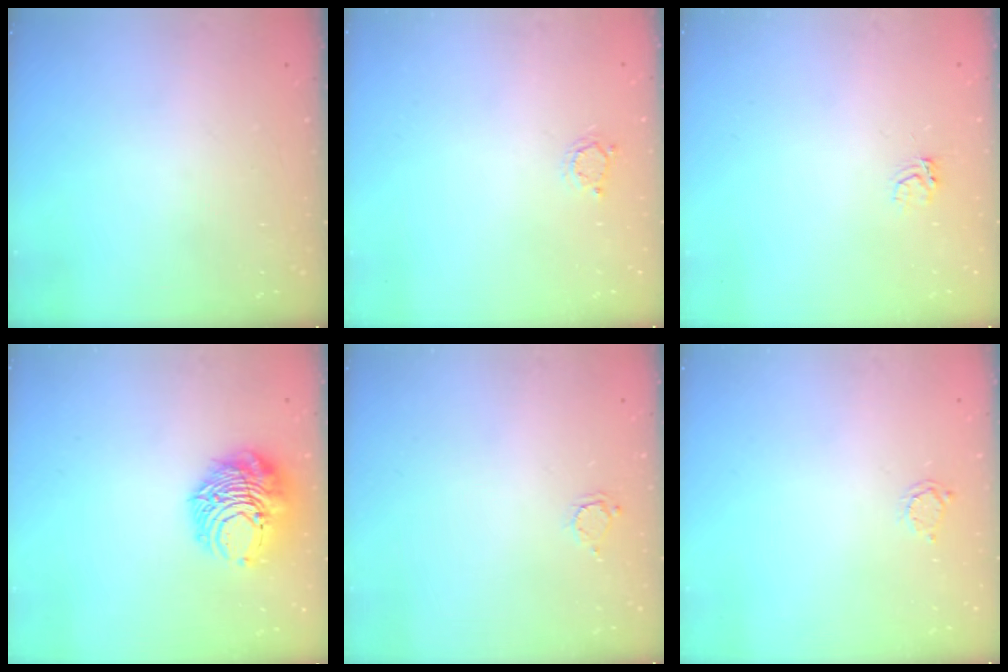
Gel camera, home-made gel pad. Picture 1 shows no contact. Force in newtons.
{"total": 2.6, "press": 2.6, "slide": 0.3}
{"total": 3.1, "press": 3.1, "slide": 0.4}
{"total": 11.6, "press": 11.6, "slide": 1.0}
{"total": 2.9, "press": 2.9, "slide": 0.4}
{"total": 2.5, "press": 2.5, "slide": 0.4}